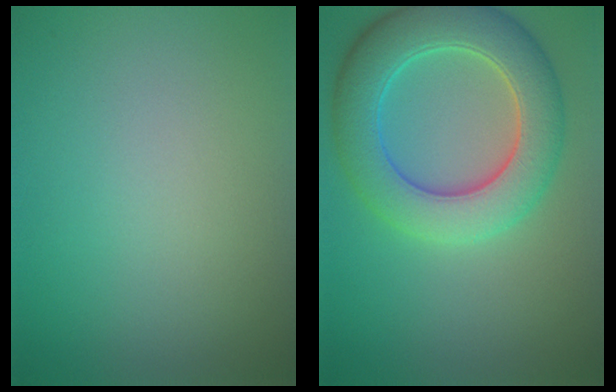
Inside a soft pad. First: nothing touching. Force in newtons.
{"total": 7.9, "press": 7.9, "slide": 0.4}